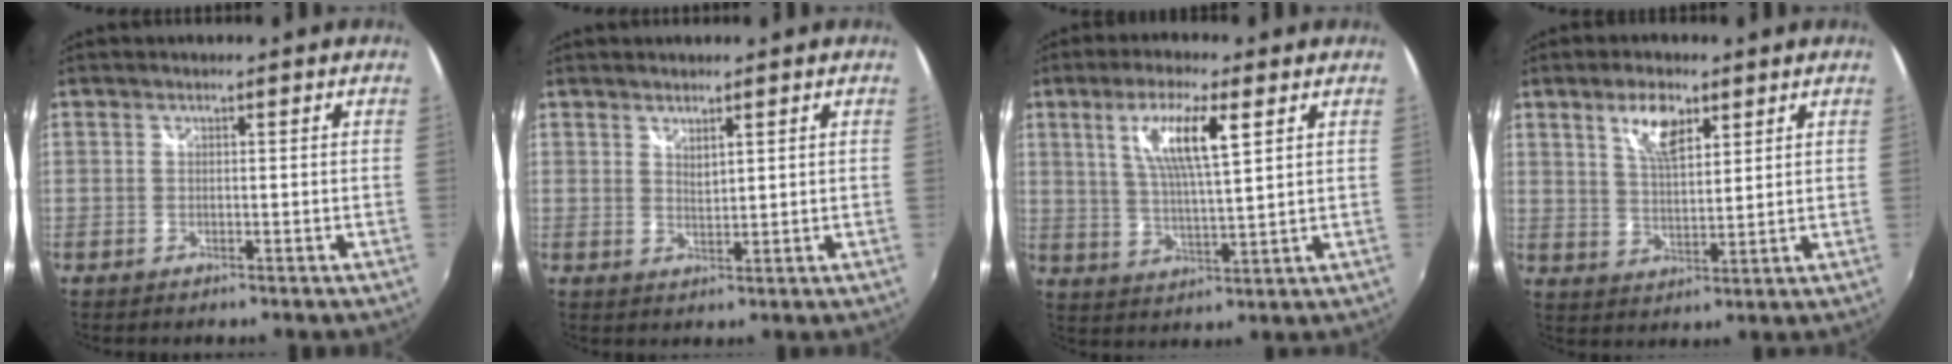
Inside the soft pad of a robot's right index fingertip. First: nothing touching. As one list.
[{"total": 2.0, "force": [1.6, 0.6, 1.1], "torque": [-0.017, -0.004, 0.028]}, {"total": 9.7, "force": [4.1, 1.5, 8.7], "torque": [-0.162, 0.001, 0.077]}, {"total": 6.9, "force": [4.0, 2.7, 5.0], "torque": [-0.090, 0.006, 0.075]}]